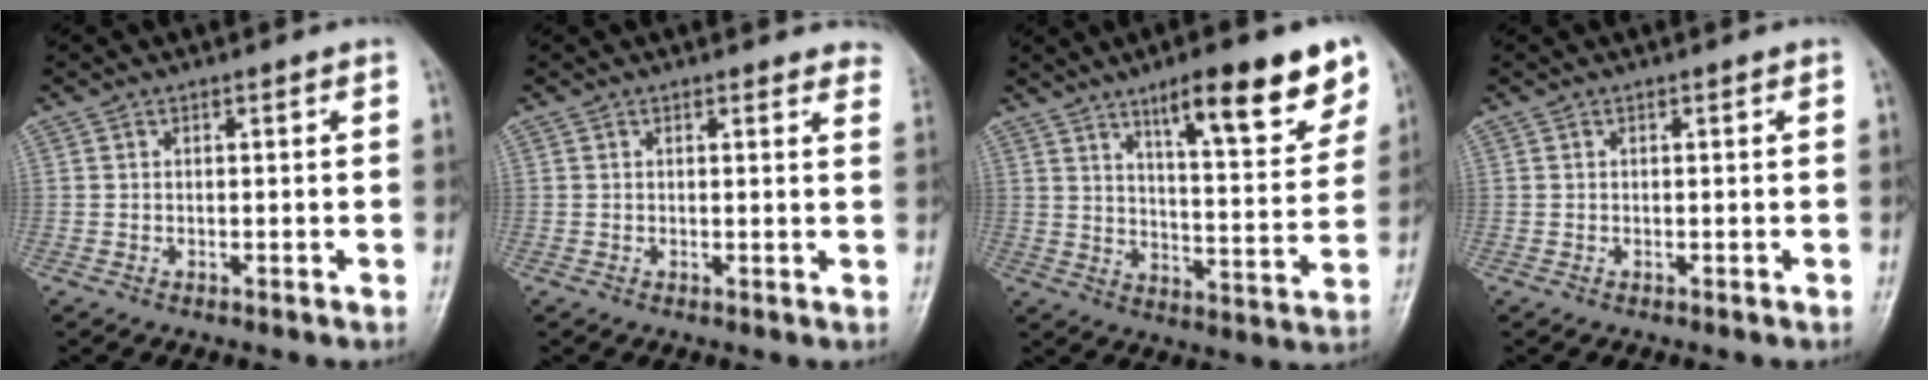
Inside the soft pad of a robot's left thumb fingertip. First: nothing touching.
{"total": 4.8, "force": [4.4, 1.3, 1.0], "torque": [0.014, -0.017, 0.025]}
{"total": 16.8, "force": [10.4, 4.3, 12.5], "torque": [-0.145, -0.051, 0.158]}
{"total": 0.0}